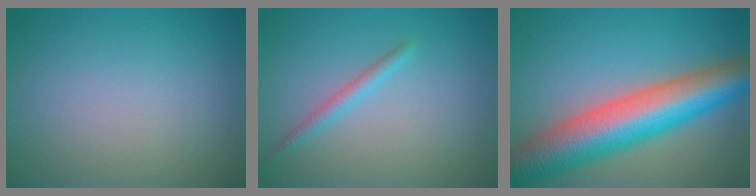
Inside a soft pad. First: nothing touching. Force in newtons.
{"total": 1.5, "press": 1.5, "slide": 0.0}
{"total": 11.5, "press": 11.5, "slide": 0.3}